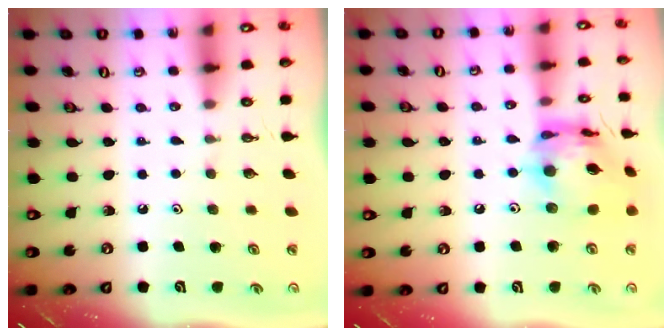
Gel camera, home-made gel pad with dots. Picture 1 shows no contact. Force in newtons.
{"total": 14.9, "press": 14.9, "slide": 1.6}